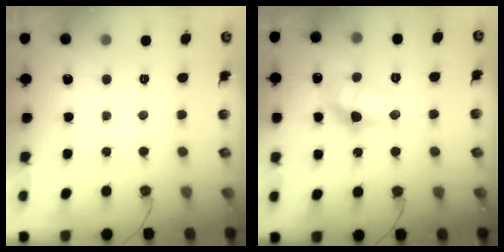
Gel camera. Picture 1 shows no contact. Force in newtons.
{"total": 12.9, "press": 12.9, "slide": 1.2}